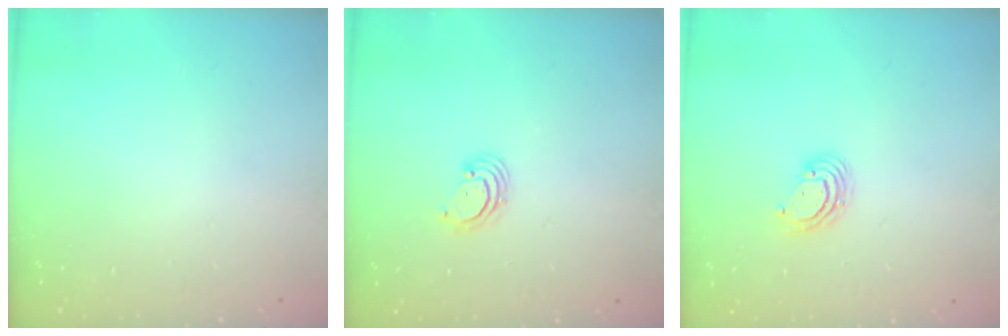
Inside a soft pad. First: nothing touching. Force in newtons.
{"total": 2.8, "press": 2.8, "slide": 0.3}
{"total": 4.4, "press": 4.4, "slide": 0.4}